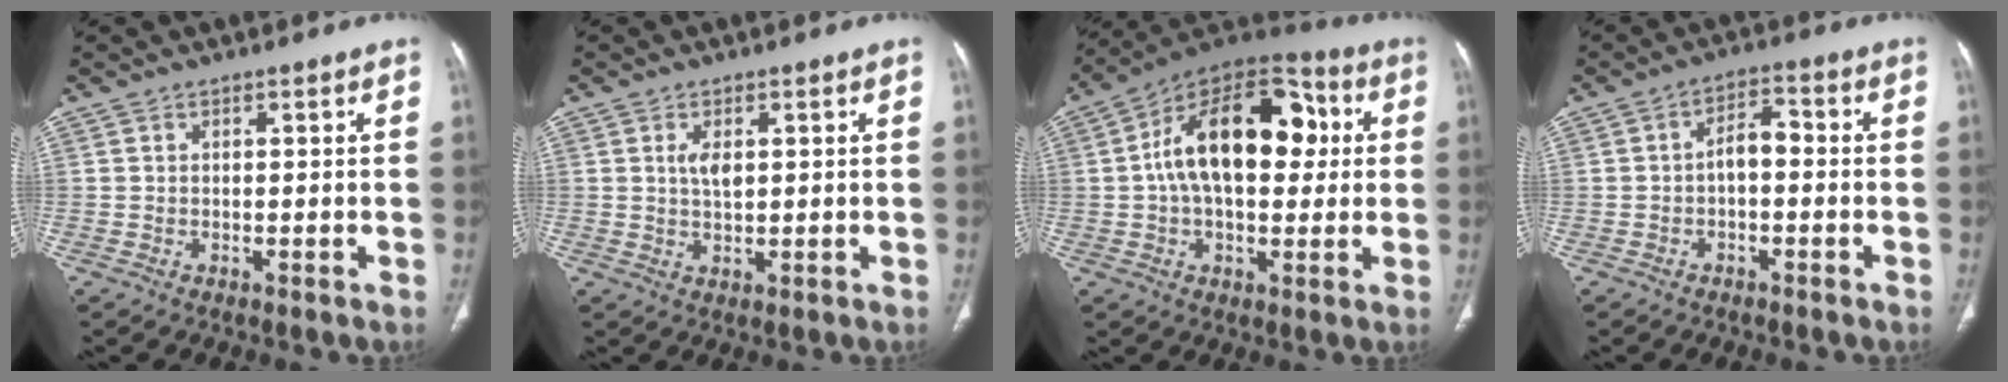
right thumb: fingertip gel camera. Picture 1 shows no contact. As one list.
[{"total": 3.1, "force": [0.8, 1.5, 2.6], "torque": [-0.044, -0.007, 0.017]}, {"total": 21.5, "force": [2.8, 12.2, 17.5], "torque": [-0.255, 0.033, 0.035]}, {"total": 4.4, "force": [-0.8, 2.4, 3.6], "torque": [-0.050, 0.025, -0.020]}]